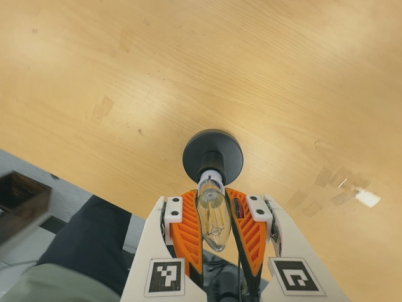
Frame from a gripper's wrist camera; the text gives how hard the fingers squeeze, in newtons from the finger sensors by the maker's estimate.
{"total": 19.2, "left": 18.2, "right": 20.2}